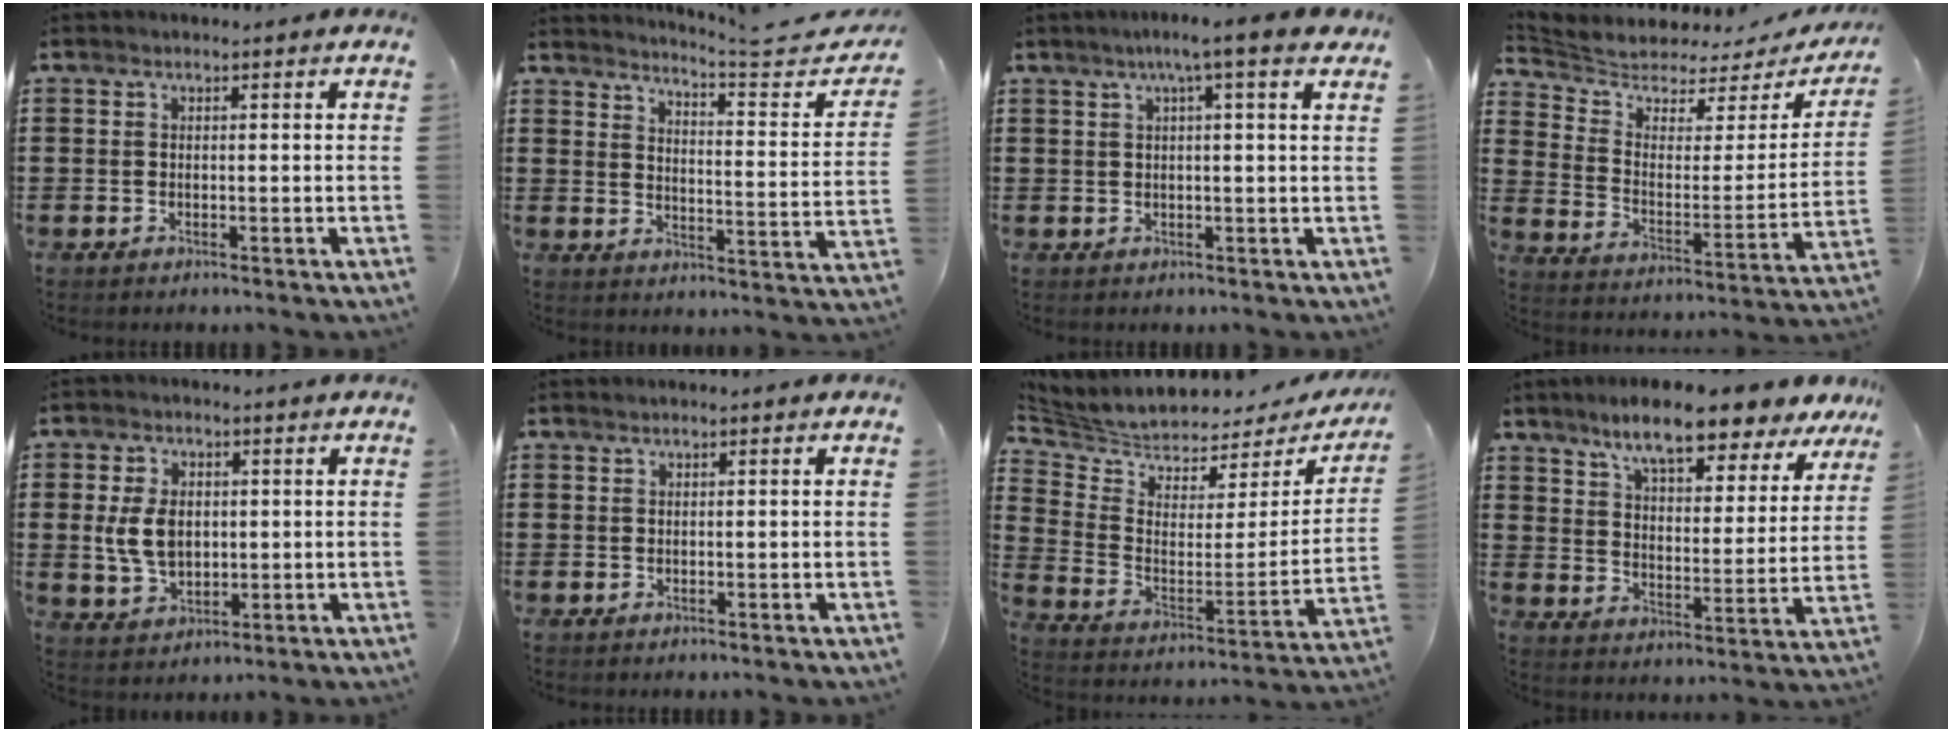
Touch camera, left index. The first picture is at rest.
{"total": 4.6, "force": [4.2, -0.4, 1.8], "torque": [-0.042, -0.038, 0.062]}
{"total": 4.5, "force": [2.6, -0.3, 3.6], "torque": [-0.067, 0.001, 0.042]}
{"total": 5.0, "force": [4.7, 1.5, 0.8], "torque": [-0.050, -0.039, 0.077]}
{"total": 6.5, "force": [0.7, 4.4, 4.8], "torque": [-0.113, 0.004, 0.005]}
{"total": 0.0}
{"total": 4.6, "force": [4.4, 1.4, 0.2], "torque": [-0.040, -0.051, 0.074]}
{"total": 9.0, "force": [7.7, 1.2, 4.5], "torque": [-0.101, -0.035, 0.131]}